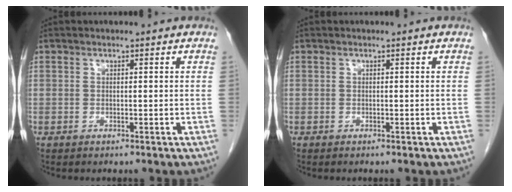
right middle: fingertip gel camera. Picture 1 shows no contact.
{"total": 0.0}